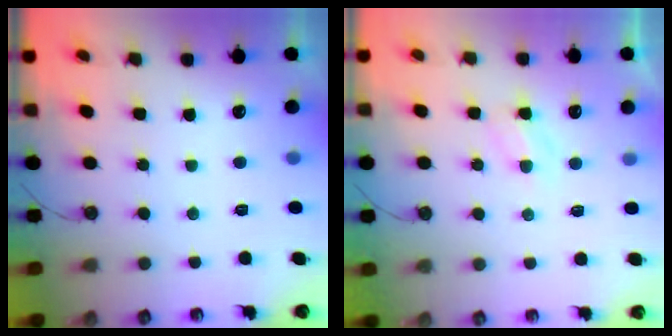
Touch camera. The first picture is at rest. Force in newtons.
{"total": 4.0, "press": 4.0, "slide": 0.5}